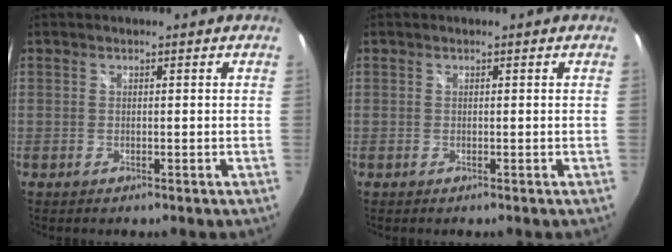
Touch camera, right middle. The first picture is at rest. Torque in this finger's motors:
{"motor_torque": [-0.82, 0.31, -0.06, -0.01]}